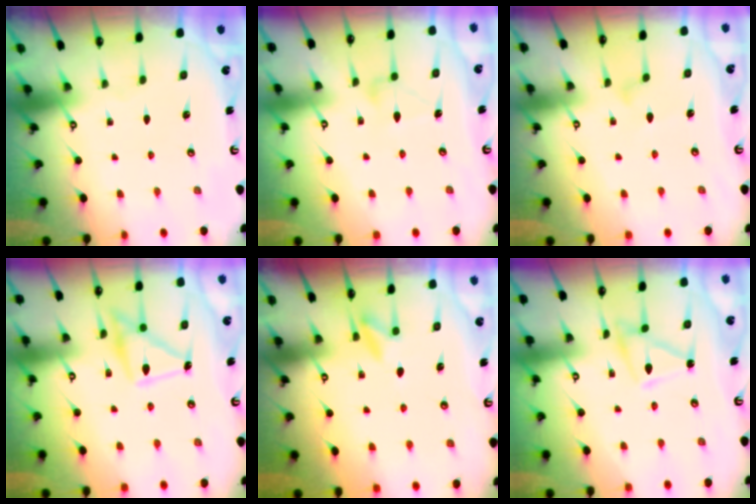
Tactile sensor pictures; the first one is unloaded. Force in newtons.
{"total": 10.4, "press": 10.4, "slide": 0.4}
{"total": 8.4, "press": 8.3, "slide": 0.4}
{"total": 16.7, "press": 16.6, "slide": 1.1}
{"total": 8.7, "press": 8.4, "slide": 2.1}
{"total": 10.5, "press": 10.5, "slide": 0.3}